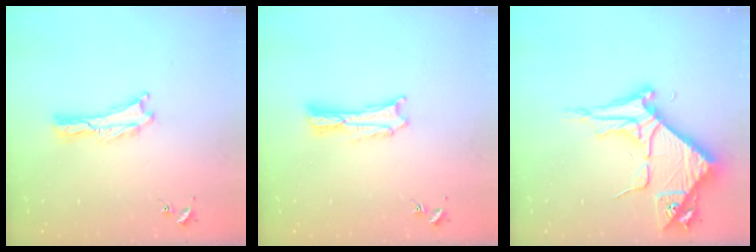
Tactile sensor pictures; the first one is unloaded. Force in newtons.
{"total": 1.2, "press": 1.2, "slide": 0.2}
{"total": 8.7, "press": 8.6, "slide": 1.0}